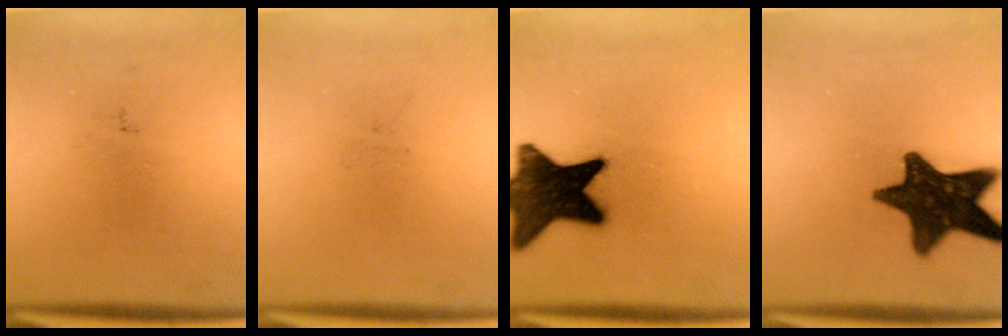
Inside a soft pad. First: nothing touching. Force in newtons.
{"total": 0.0}
{"total": 18.0}
{"total": 14.6}